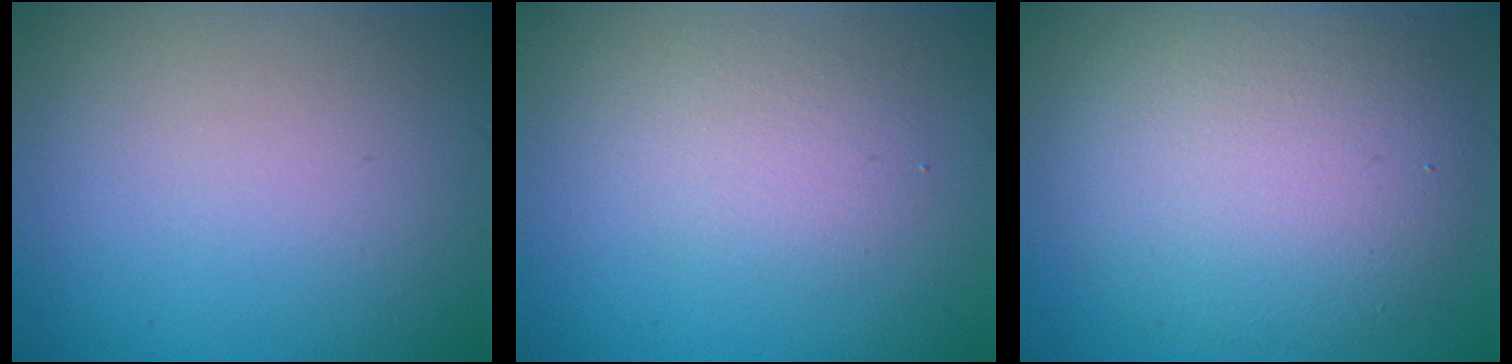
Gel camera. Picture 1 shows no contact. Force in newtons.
{"total": 2.3, "press": 2.3, "slide": 0.1}
{"total": 8.4, "press": 8.4, "slide": 0.4}